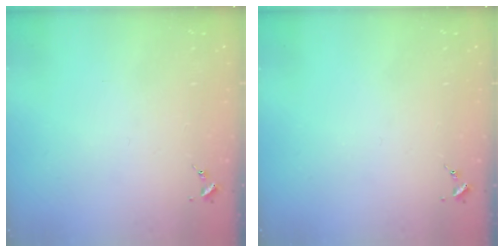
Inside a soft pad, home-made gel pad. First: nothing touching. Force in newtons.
{"total": 0.0}